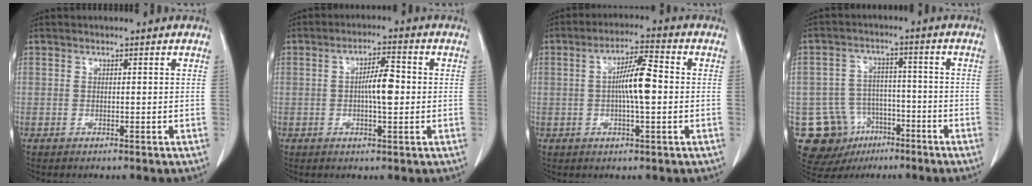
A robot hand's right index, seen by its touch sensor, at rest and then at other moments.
{"total": 5.2, "force": [-0.3, 1.2, 5.0], "torque": [-0.089, 0.009, -0.007]}
{"total": 7.0, "force": [-0.3, 1.0, 6.9], "torque": [-0.128, 0.010, -0.010]}
{"total": 12.6, "force": [-6.3, 10.4, 3.4], "torque": [-0.073, 0.036, -0.086]}